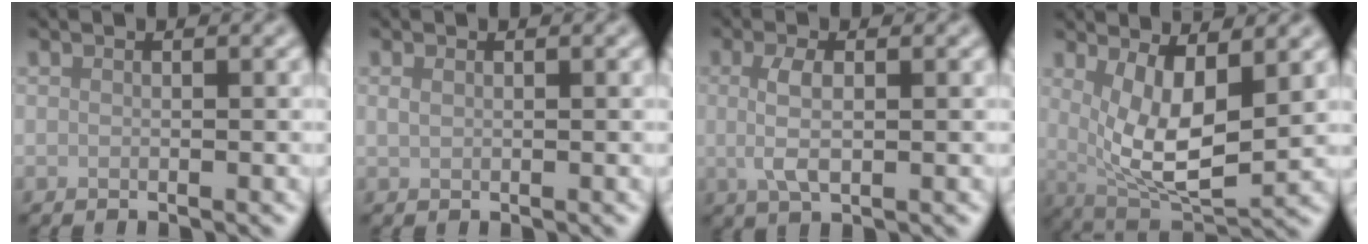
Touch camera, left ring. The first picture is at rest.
{"total": 0.7, "force": [0.3, 0.4, 0.4], "torque": [-0.011, 0.000, 0.007]}
{"total": 3.0, "force": [0.2, 1.1, 2.8], "torque": [-0.061, -0.001, 0.002]}
{"total": 7.8, "force": [1.3, 3.3, 6.9], "torque": [-0.138, -0.019, 0.030]}